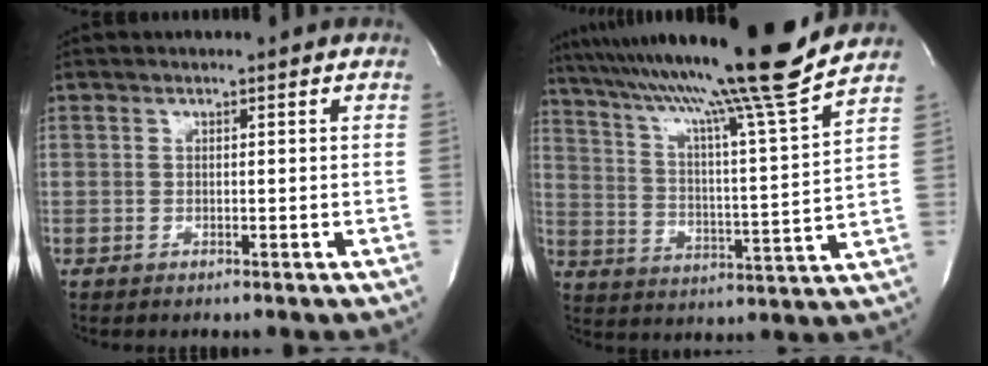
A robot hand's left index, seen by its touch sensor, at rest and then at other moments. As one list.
[{"total": 21.1, "force": [18.1, -2.4, 10.6], "torque": [-0.185, -0.032, 0.277]}]